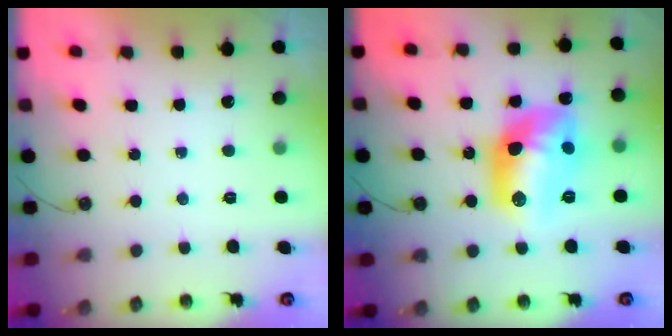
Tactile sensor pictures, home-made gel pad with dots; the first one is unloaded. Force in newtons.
{"total": 15.4, "press": 15.3, "slide": 1.0}